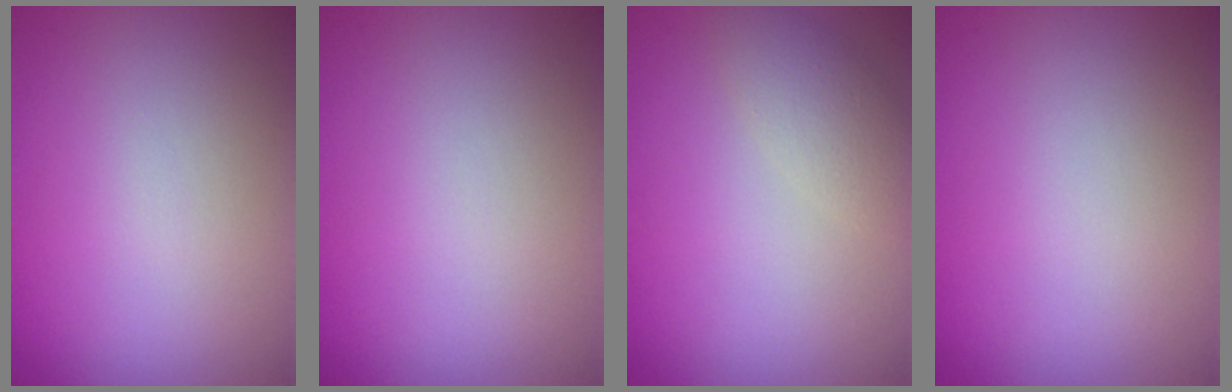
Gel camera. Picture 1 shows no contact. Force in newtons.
{"total": 0.0}
{"total": 2.4, "press": 2.4, "slide": 0.2}
{"total": 0.0}